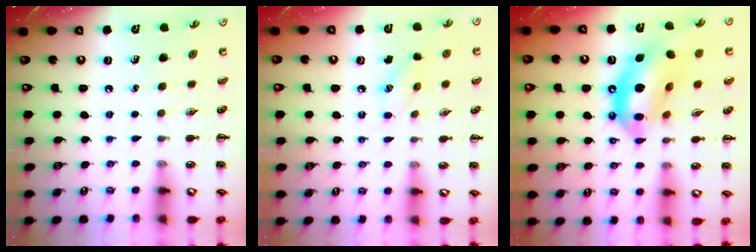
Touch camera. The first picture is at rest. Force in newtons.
{"total": 8.2, "press": 8.0, "slide": 1.7}
{"total": 15.5, "press": 14.9, "slide": 4.3}